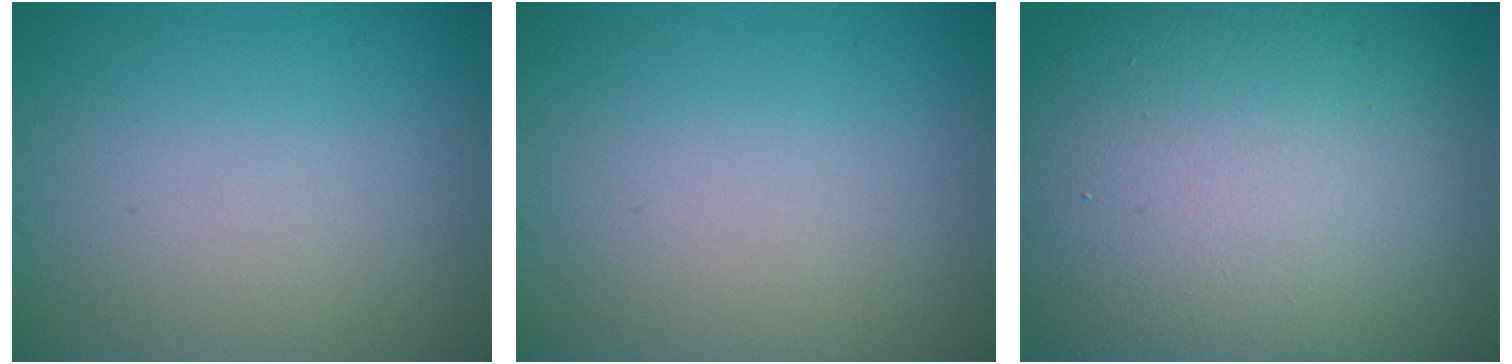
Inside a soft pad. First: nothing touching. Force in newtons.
{"total": 0.0}
{"total": 18.2, "press": 18.1, "slide": 1.3}